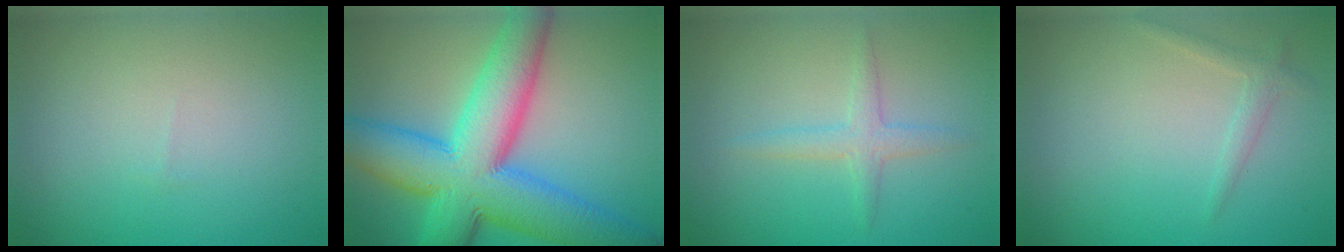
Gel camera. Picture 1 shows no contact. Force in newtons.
{"total": 12.7, "press": 12.7, "slide": 0.3}
{"total": 1.9, "press": 1.9, "slide": 0.1}
{"total": 1.2, "press": 1.2, "slide": 0.1}